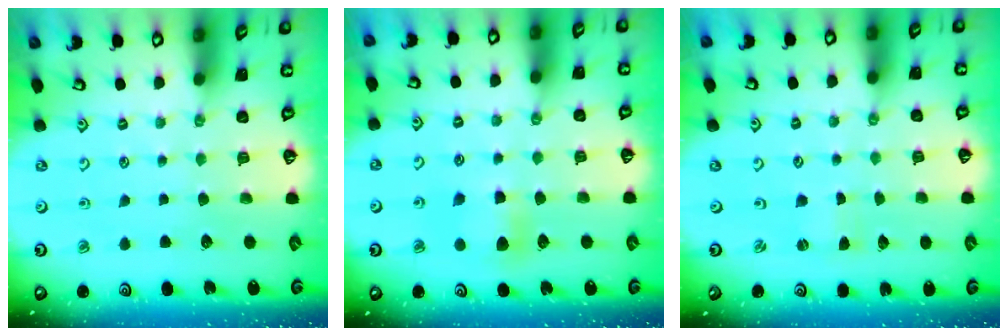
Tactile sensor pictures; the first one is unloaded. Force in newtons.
{"total": 7.1, "press": 7.1, "slide": 0.7}
{"total": 0.0}